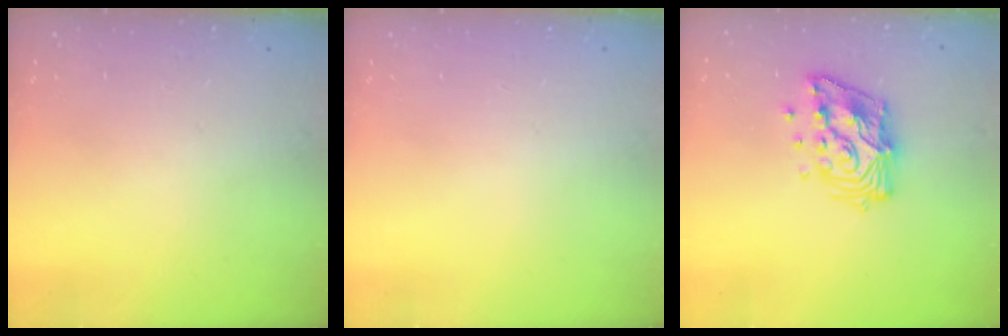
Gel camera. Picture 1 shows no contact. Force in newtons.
{"total": 0.0}
{"total": 13.9, "press": 13.8, "slide": 1.5}